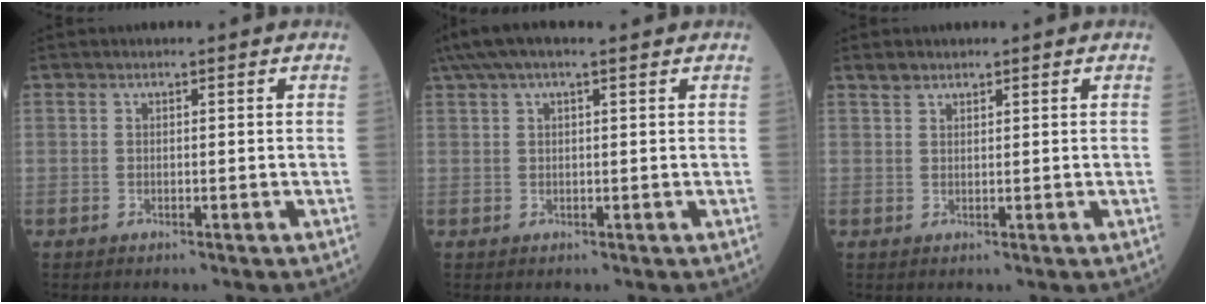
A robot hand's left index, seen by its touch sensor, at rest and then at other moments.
{"total": 7.5, "force": [5.6, 1.3, 4.9], "torque": [-0.094, 0.056, 0.094]}
{"total": 1.3, "force": [1.2, 0.5, 0.3], "torque": [-0.008, 0.008, 0.023]}